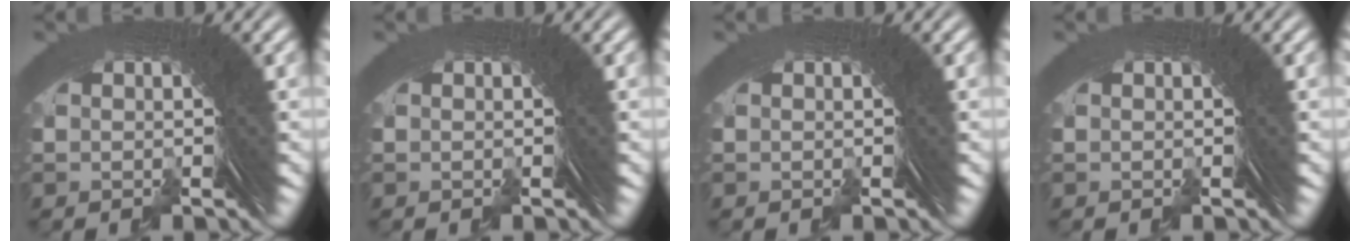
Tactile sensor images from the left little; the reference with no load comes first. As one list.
[{"total": 0.0}, {"total": 0.0}, {"total": 0.0}]